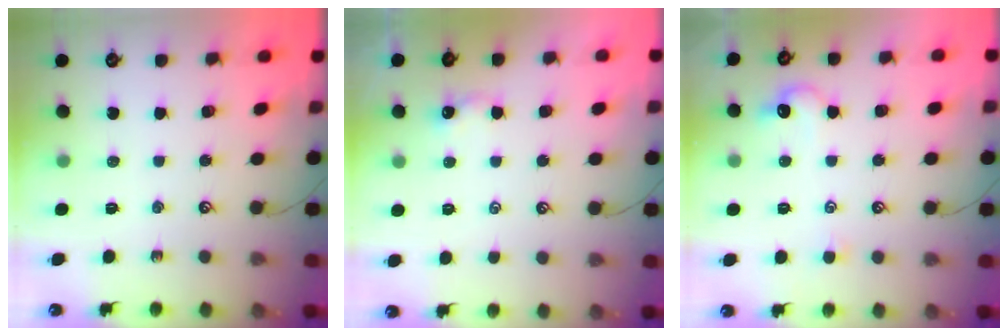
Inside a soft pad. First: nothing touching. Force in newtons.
{"total": 3.2, "press": 3.2, "slide": 0.2}
{"total": 3.0, "press": 2.9, "slide": 0.6}